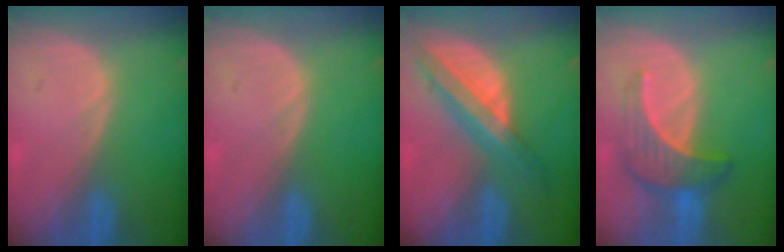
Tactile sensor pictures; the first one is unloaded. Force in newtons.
{"total": 0.0}
{"total": 8.1, "press": 6.8, "slide": 4.3}
{"total": 7.1, "press": 6.6, "slide": 2.6}